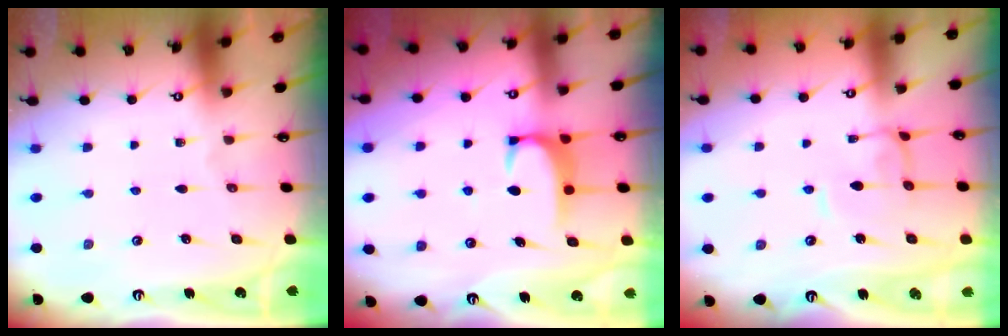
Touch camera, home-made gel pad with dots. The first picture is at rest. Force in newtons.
{"total": 2.0, "press": 2.0, "slide": 0.5}
{"total": 0.7, "press": 0.5, "slide": 0.4}